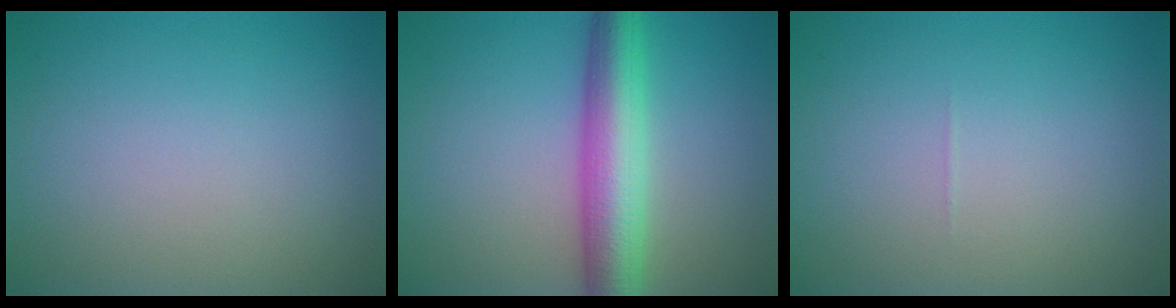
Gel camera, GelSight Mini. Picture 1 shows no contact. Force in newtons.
{"total": 6.6, "press": 6.6, "slide": 0.0}
{"total": 0.0}